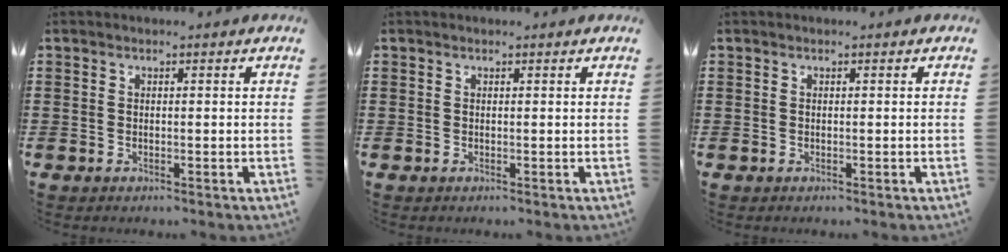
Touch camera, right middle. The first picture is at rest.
{"total": 0.0}
{"total": 0.0}